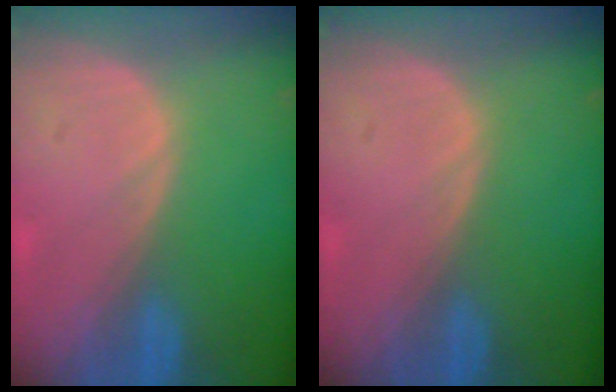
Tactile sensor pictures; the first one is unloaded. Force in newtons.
{"total": 0.0}